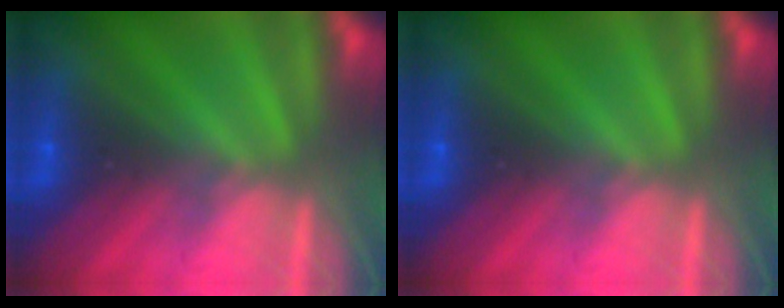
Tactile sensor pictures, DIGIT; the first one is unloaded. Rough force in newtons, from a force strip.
{"total": 0.0}